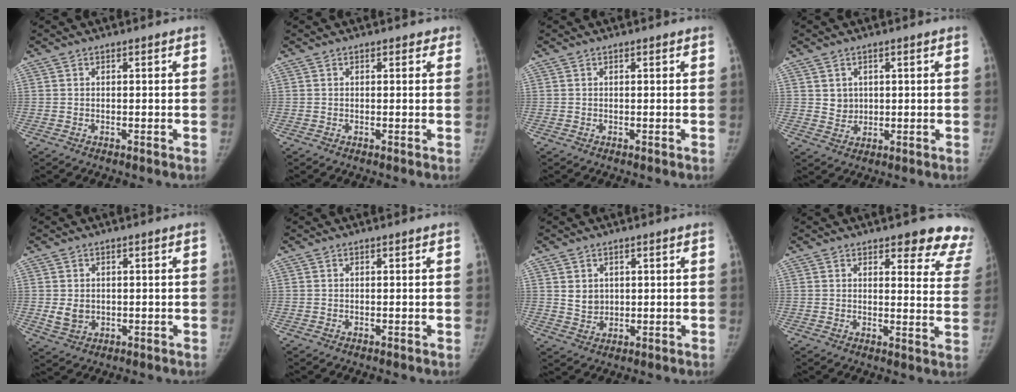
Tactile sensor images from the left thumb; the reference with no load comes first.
{"total": 1.2, "force": [0.8, 0.7, 0.4], "torque": [0.011, -0.003, 0.003]}
{"total": 0.0}
{"total": 3.2, "force": [0.9, 2.9, 1.0], "torque": [-0.003, -0.009, 0.025]}
{"total": 3.7, "force": [-0.1, 3.0, 2.1], "torque": [-0.029, -0.005, 0.009]}
{"total": 0.0}
{"total": 3.6, "force": [1.1, 3.1, 1.6], "torque": [-0.013, -0.011, 0.029]}
{"total": 11.5, "force": [9.7, 4.0, 4.8], "torque": [-0.001, -0.058, 0.083]}